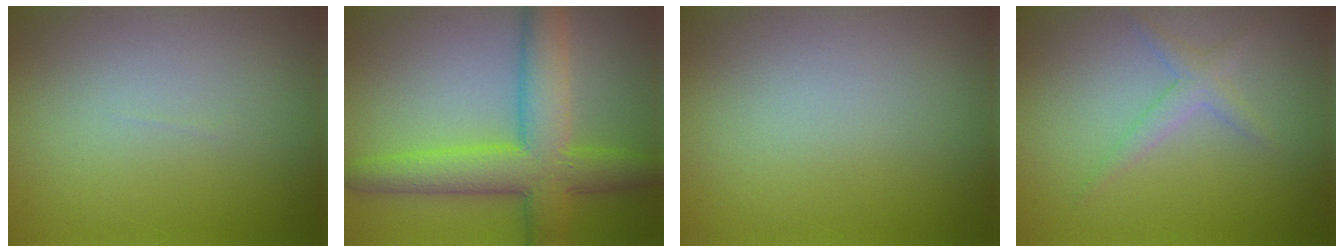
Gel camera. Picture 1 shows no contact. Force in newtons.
{"total": 7.7, "press": 7.7, "slide": 0.2}
{"total": 0.0}
{"total": 1.6, "press": 1.6, "slide": 0.1}